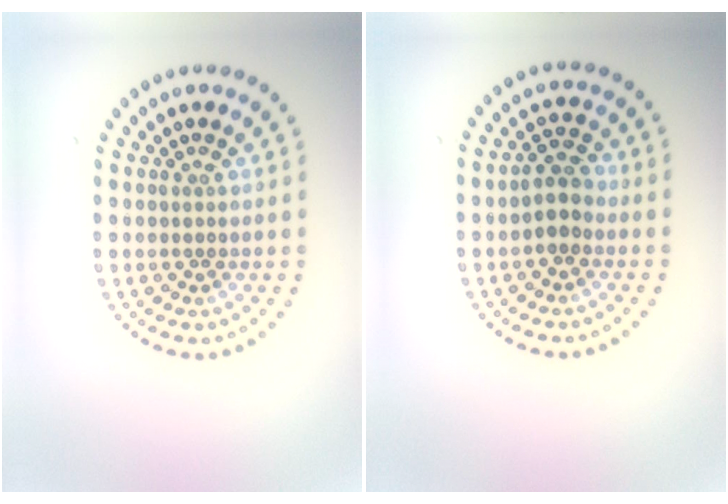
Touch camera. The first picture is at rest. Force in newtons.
{"total": 2.4, "press": 2.2, "slide": 0.8}